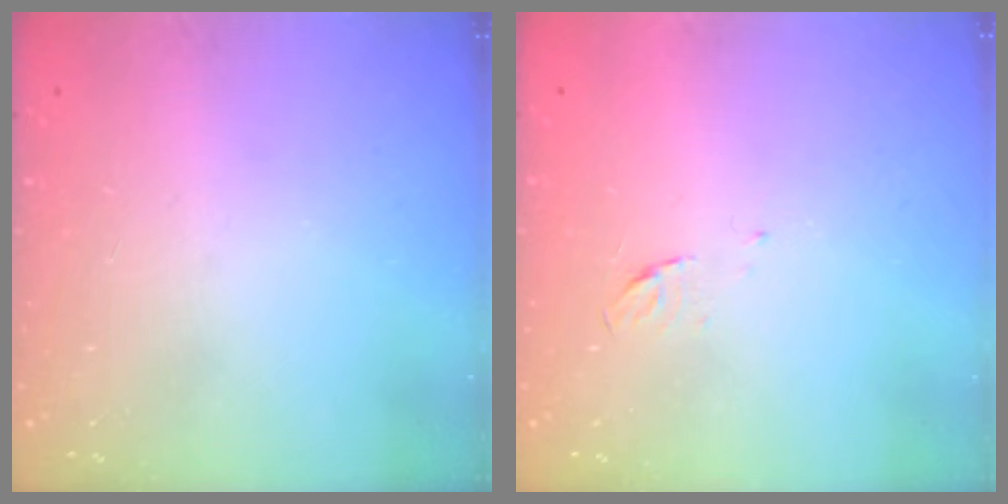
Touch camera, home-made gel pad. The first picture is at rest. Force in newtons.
{"total": 3.5, "press": 3.4, "slide": 0.8}